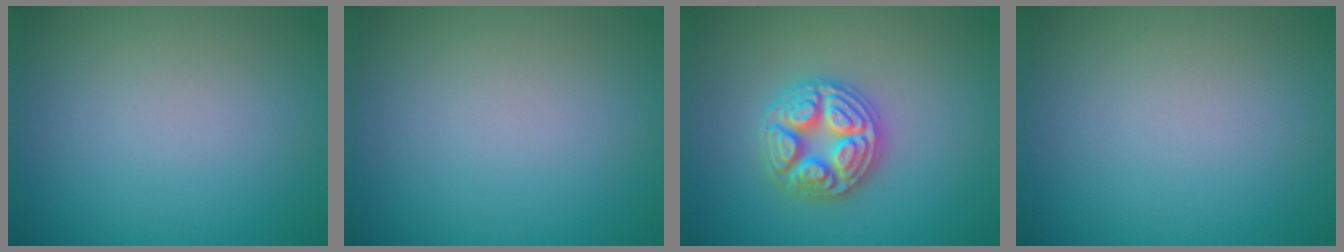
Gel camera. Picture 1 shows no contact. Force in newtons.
{"total": 0.0}
{"total": 4.6, "press": 4.5, "slide": 0.6}
{"total": 0.0}